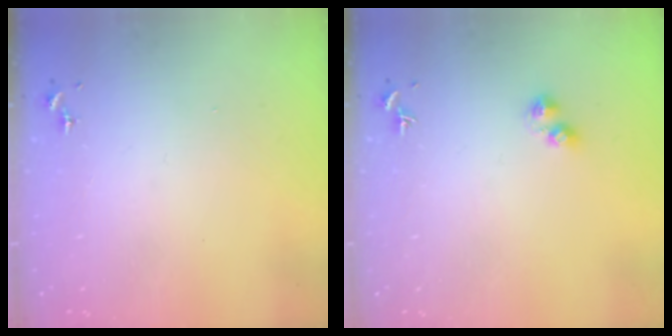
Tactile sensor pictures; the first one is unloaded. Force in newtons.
{"total": 3.3, "press": 3.3, "slide": 0.5}